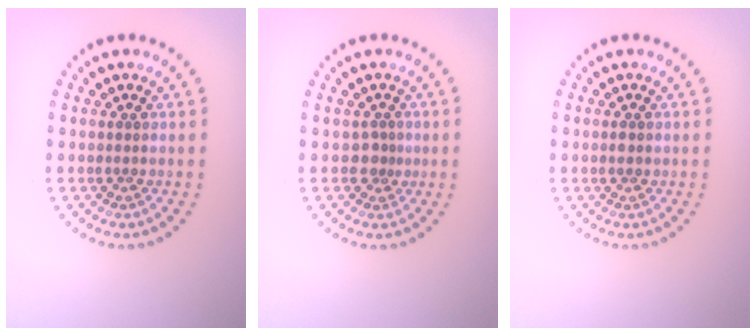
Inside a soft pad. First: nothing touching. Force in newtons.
{"total": 0.9, "press": 0.5, "slide": 0.7}
{"total": 0.9, "press": 0.9, "slide": 0.1}